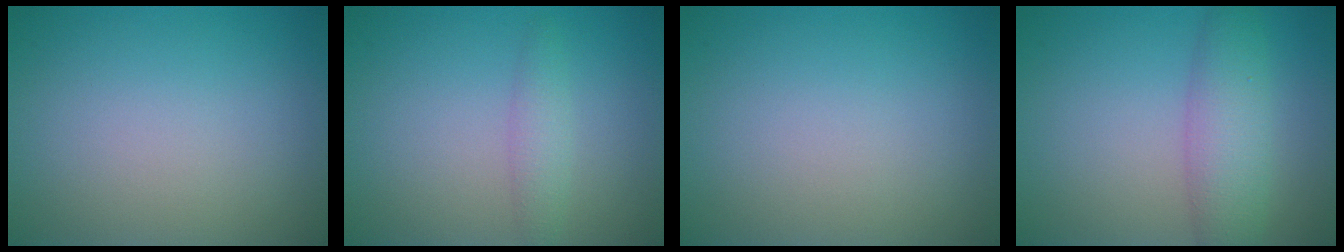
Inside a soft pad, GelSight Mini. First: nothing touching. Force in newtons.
{"total": 1.7, "press": 1.7, "slide": 0.1}
{"total": 0.0}
{"total": 4.4, "press": 4.4, "slide": 0.1}